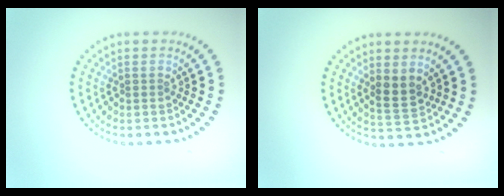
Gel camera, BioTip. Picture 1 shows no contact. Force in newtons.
{"total": 2.2, "press": 2.1, "slide": 0.7}